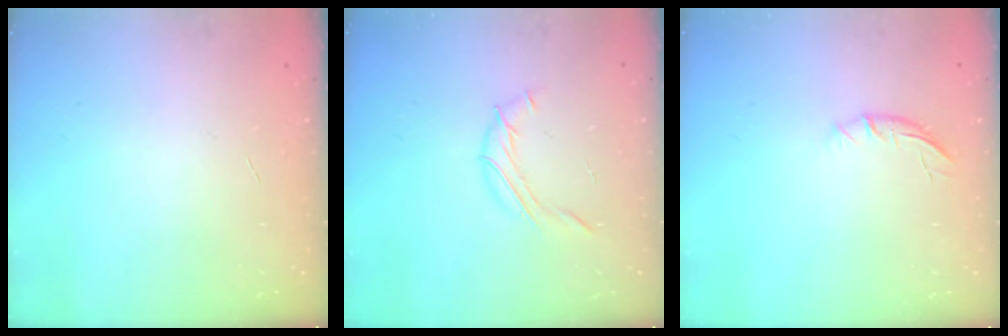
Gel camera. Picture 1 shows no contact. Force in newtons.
{"total": 9.6, "press": 9.4, "slide": 2.2}
{"total": 6.5, "press": 6.4, "slide": 1.4}